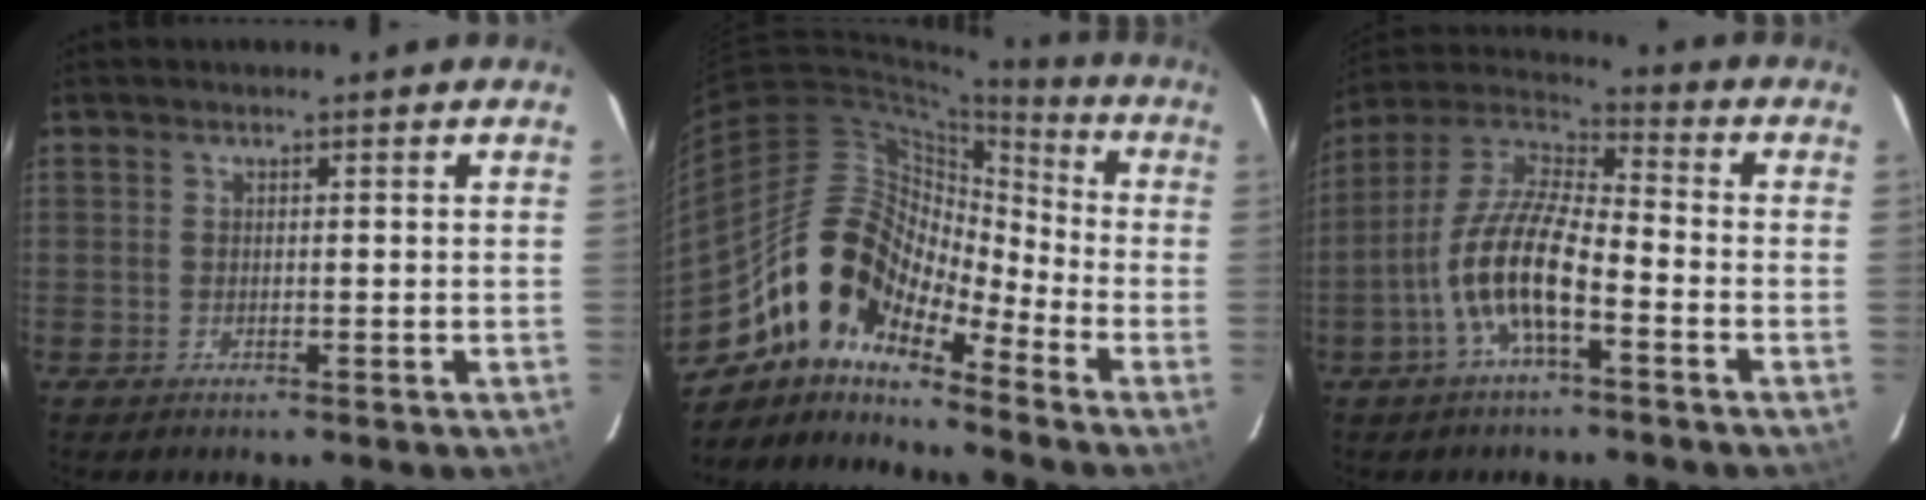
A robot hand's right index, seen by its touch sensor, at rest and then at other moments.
{"total": 16.5, "force": [-10.6, 9.3, 8.6], "torque": [-0.146, 0.015, -0.219]}
{"total": 13.1, "force": [-5.1, 4.0, 11.4], "torque": [-0.237, 0.004, -0.103]}